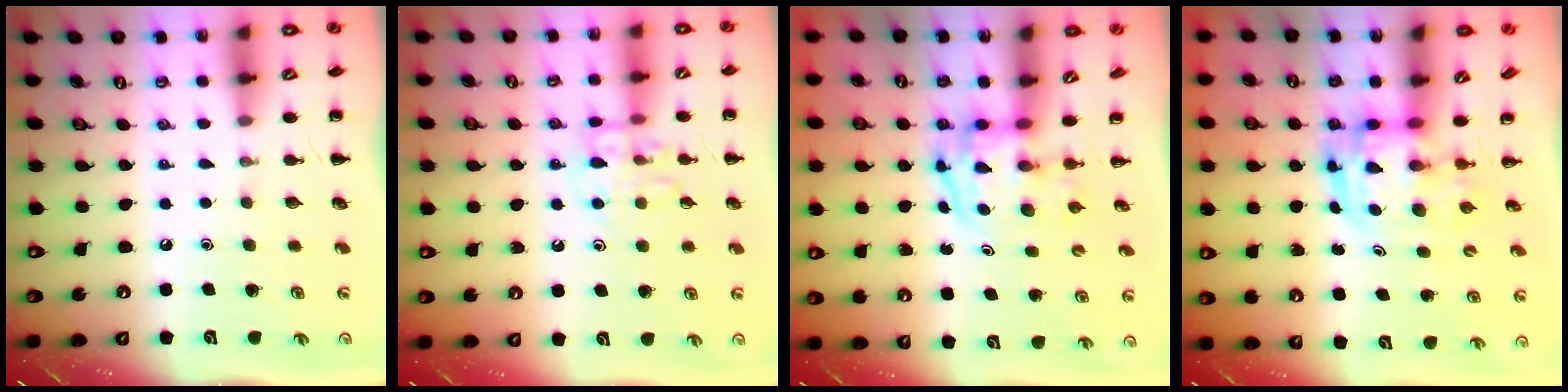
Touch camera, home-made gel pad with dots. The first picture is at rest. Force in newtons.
{"total": 10.6, "press": 10.5, "slide": 0.7}
{"total": 3.9, "press": 3.9, "slide": 0.6}
{"total": 4.0, "press": 3.7, "slide": 1.3}